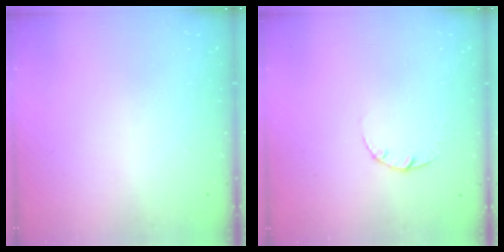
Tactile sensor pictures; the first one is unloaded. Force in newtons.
{"total": 2.2, "press": 2.2, "slide": 0.3}